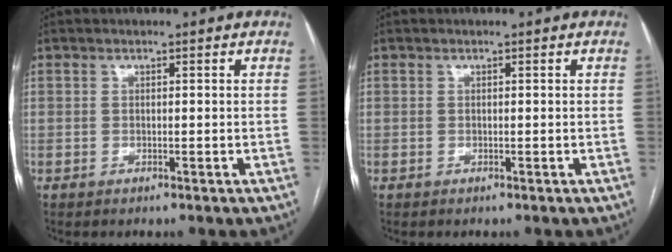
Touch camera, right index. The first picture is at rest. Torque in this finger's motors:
{"motor_torque": [-0.01, 0.01, 0.00, 0.00]}